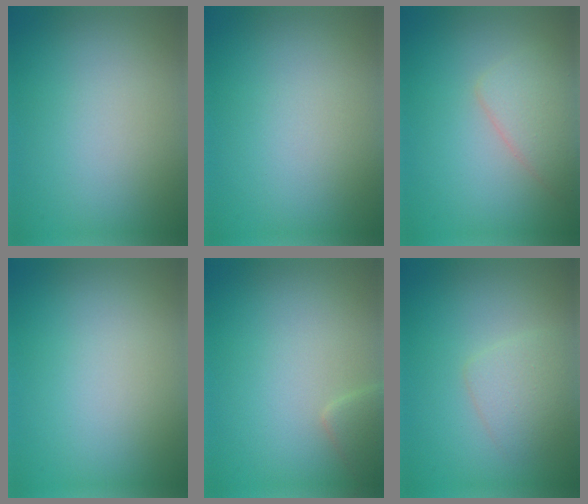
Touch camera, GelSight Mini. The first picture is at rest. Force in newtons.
{"total": 0.0}
{"total": 2.8, "press": 2.8, "slide": 0.2}
{"total": 0.0}
{"total": 1.6, "press": 1.6, "slide": 0.1}
{"total": 2.2, "press": 2.2, "slide": 0.1}